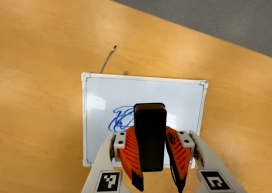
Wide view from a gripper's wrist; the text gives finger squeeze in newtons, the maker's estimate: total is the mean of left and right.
{"total": 6.3, "left": 5.4, "right": 7.1}